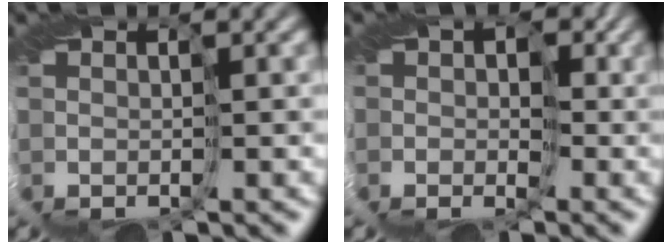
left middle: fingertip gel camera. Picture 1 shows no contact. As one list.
[{"total": 2.6, "force": [-0.6, 2.4, 0.9], "torque": [-0.002, 0.005, -0.026]}]